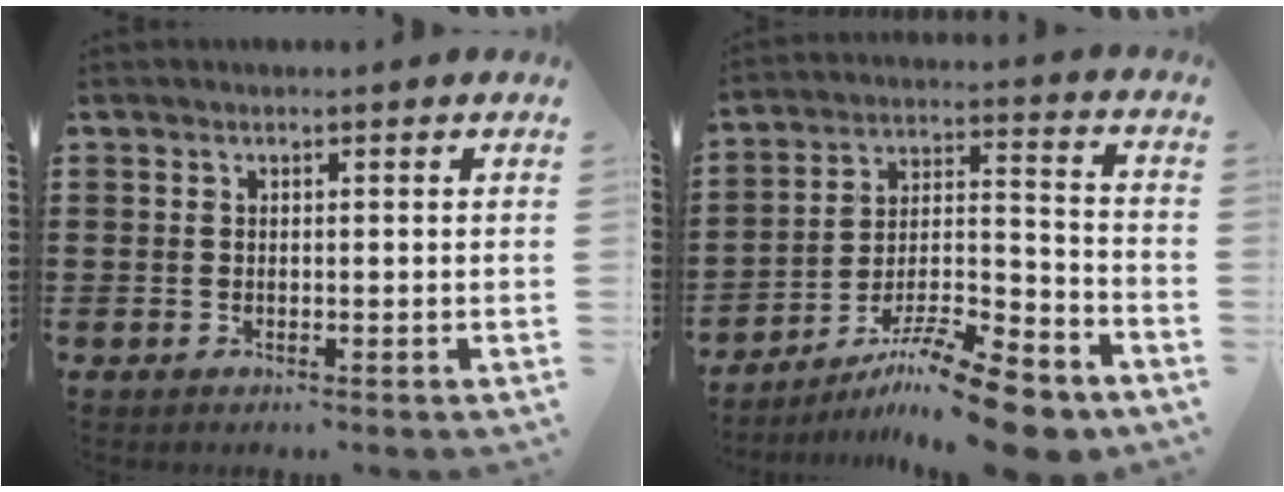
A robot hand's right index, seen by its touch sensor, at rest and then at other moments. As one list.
[{"total": 12.6, "force": [-10.2, 1.7, 7.2], "torque": [-0.098, 0.038, -0.187]}]